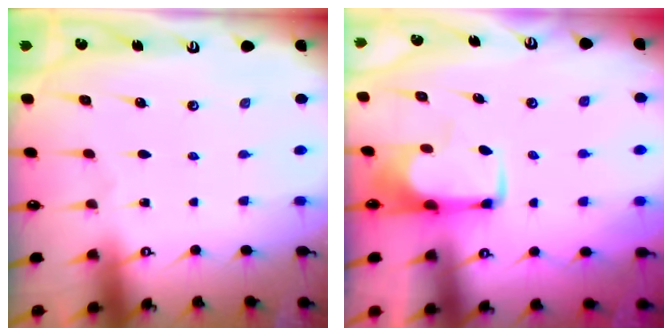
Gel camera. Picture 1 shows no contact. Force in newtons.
{"total": 1.6, "press": 1.6, "slide": 0.4}